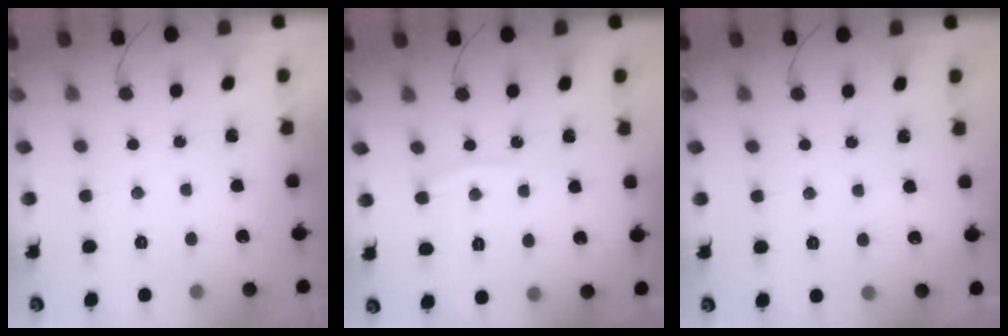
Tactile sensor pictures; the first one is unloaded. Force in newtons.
{"total": 5.3, "press": 5.3, "slide": 0.6}
{"total": 1.2, "press": 1.2, "slide": 0.3}